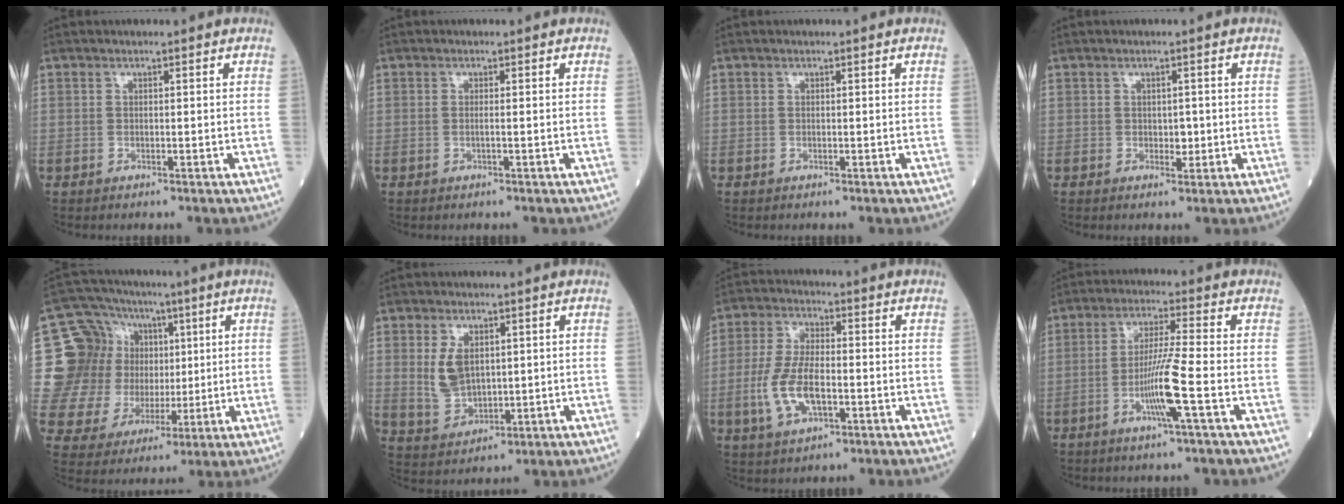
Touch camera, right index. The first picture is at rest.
{"total": 0.8, "force": [-0.1, -0.2, 0.8], "torque": [-0.019, -0.002, -0.003]}
{"total": 0.0}
{"total": 1.5, "force": [-0.1, 0.9, 1.1], "torque": [-0.013, 0.000, 0.000]}
{"total": 16.3, "force": [3.7, 14.1, 7.2], "torque": [-0.144, 0.061, 0.083]}
{"total": 6.1, "force": [1.3, 3.7, 4.7], "torque": [-0.103, 0.003, 0.035]}
{"total": 8.8, "force": [-2.2, 3.4, 7.8], "torque": [-0.173, 0.000, -0.040]}
{"total": 7.8, "force": [-2.7, -1.2, 7.3], "torque": [-0.142, -0.008, -0.054]}